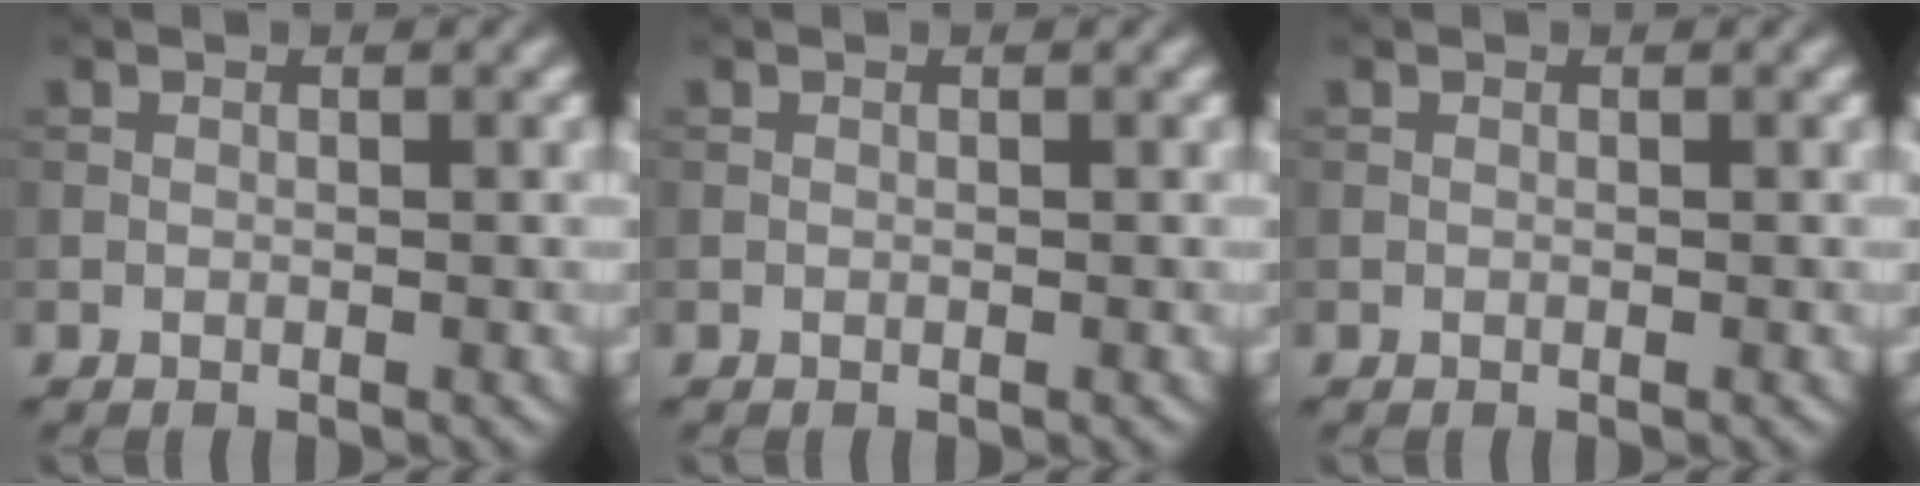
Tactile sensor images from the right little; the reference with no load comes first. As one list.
[{"total": 0.0}, {"total": 0.0}]